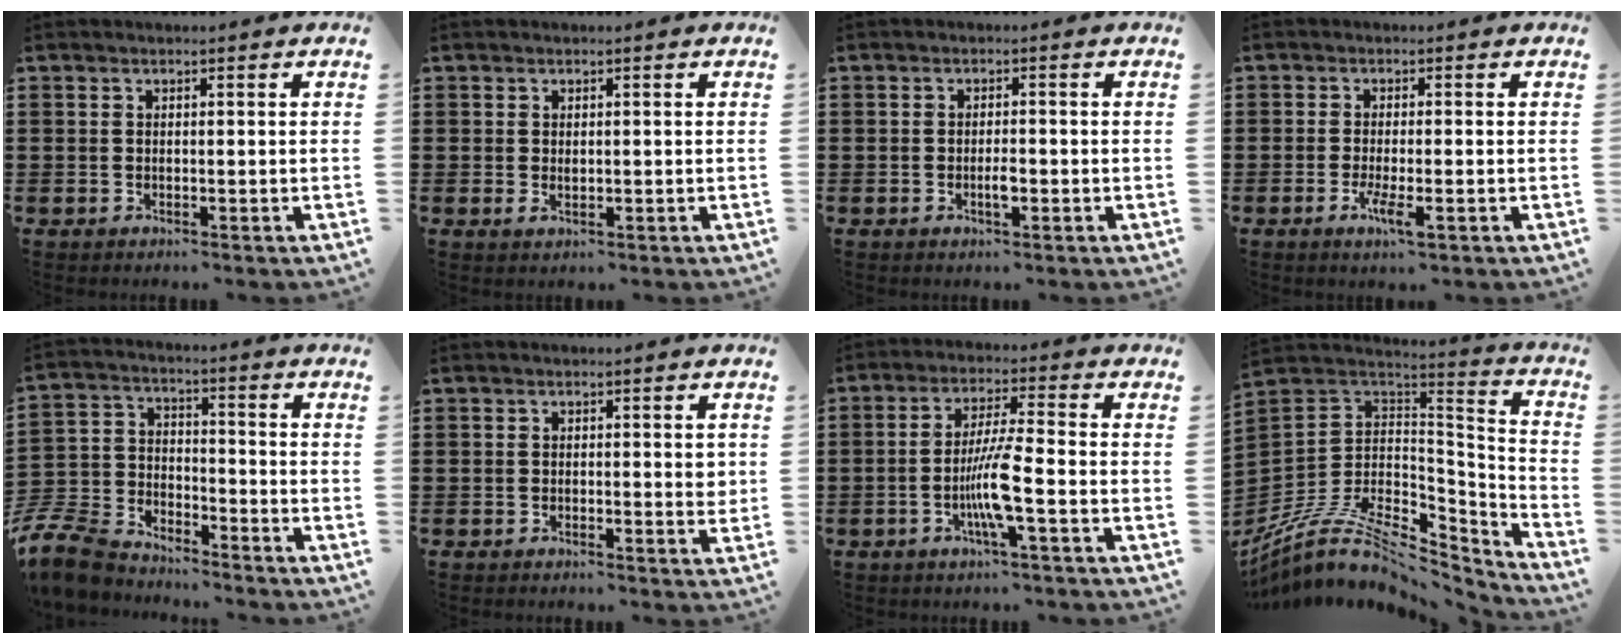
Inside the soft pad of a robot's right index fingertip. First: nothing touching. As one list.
[{"total": 0.9, "force": [0.1, 0.5, 0.8], "torque": [-0.016, 0.004, 0.001]}, {"total": 2.4, "force": [-0.7, 0.7, 2.1], "torque": [-0.039, 0.002, -0.013]}, {"total": 3.8, "force": [-1.7, 0.6, 3.3], "torque": [-0.068, -0.013, -0.031]}, {"total": 9.0, "force": [-8.5, 2.2, 1.8], "torque": [-0.064, 0.012, -0.175]}, {"total": 1.7, "force": [-0.3, 0.4, 1.6], "torque": [-0.030, -0.003, -0.006]}, {"total": 7.5, "force": [-2.5, 0.4, 7.1], "torque": [-0.140, -0.011, -0.052]}, {"total": 10.8, "force": [-6.8, 5.1, 6.6], "torque": [-0.146, 0.003, -0.127]}]